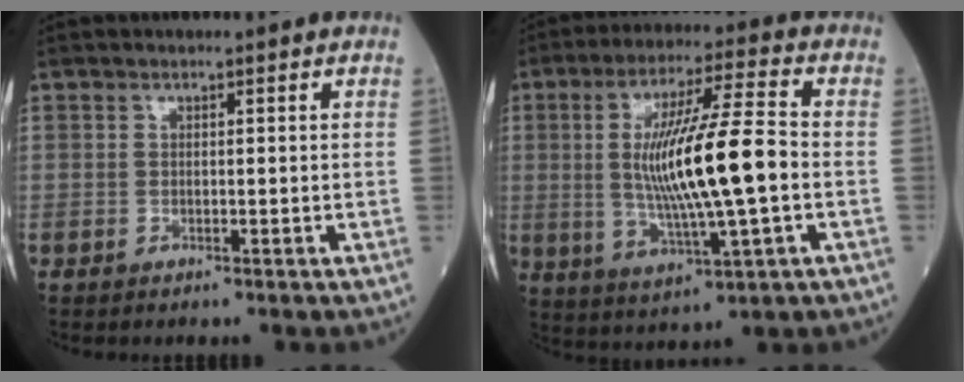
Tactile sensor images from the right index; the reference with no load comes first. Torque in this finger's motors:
{"motor_torque": [2.14, 0.00, 0.80, 0.21]}